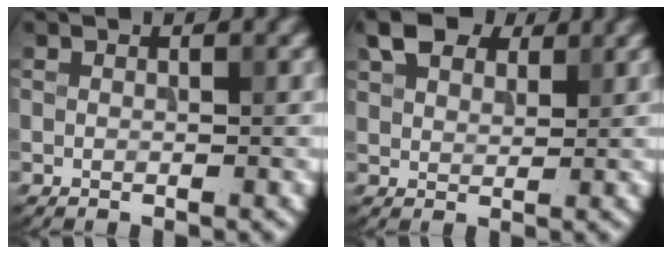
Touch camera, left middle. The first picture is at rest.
{"total": 4.8, "force": [3.0, 2.8, 2.6], "torque": [-0.054, 0.010, 0.053]}